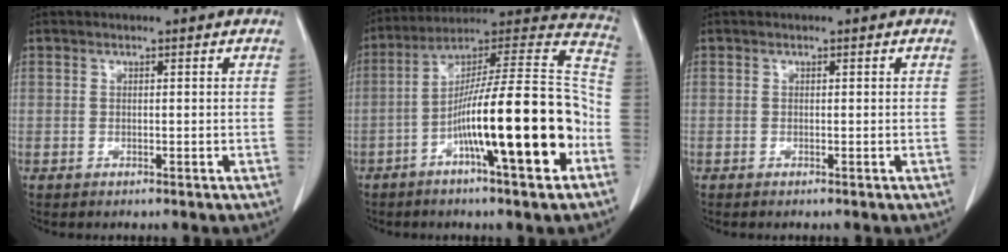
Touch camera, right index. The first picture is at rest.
{"total": 21.3, "force": [-7.3, 1.7, 20.0], "torque": [-0.296, 0.014, -0.119]}
{"total": 0.0}